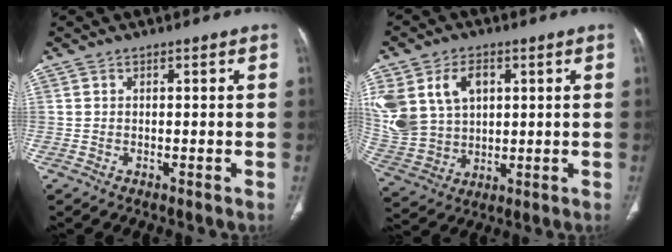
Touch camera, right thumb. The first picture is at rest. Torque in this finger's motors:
{"motor_torque": [0.19, 0.39, 0.44, 0.24, 0.10]}